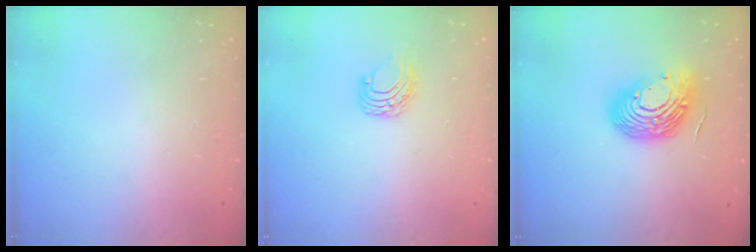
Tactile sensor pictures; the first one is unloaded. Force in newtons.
{"total": 6.7, "press": 6.7, "slide": 0.5}
{"total": 15.4, "press": 15.3, "slide": 1.4}